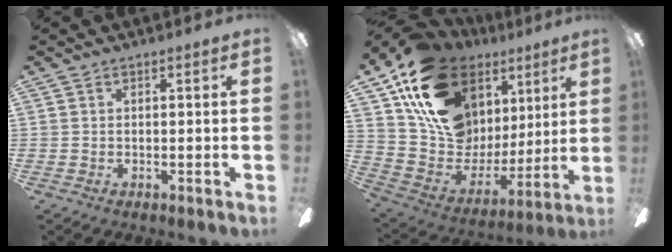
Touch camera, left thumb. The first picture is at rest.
{"total": 20.5, "force": [11.7, 13.8, 9.7], "torque": [-0.170, -0.066, 0.229]}